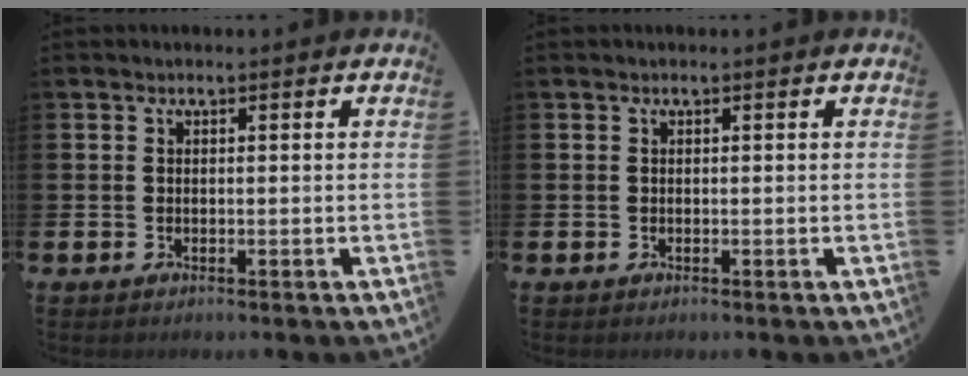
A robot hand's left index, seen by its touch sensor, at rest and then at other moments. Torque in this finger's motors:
{"motor_torque": [0.00, 0.00, 0.00, -0.01]}